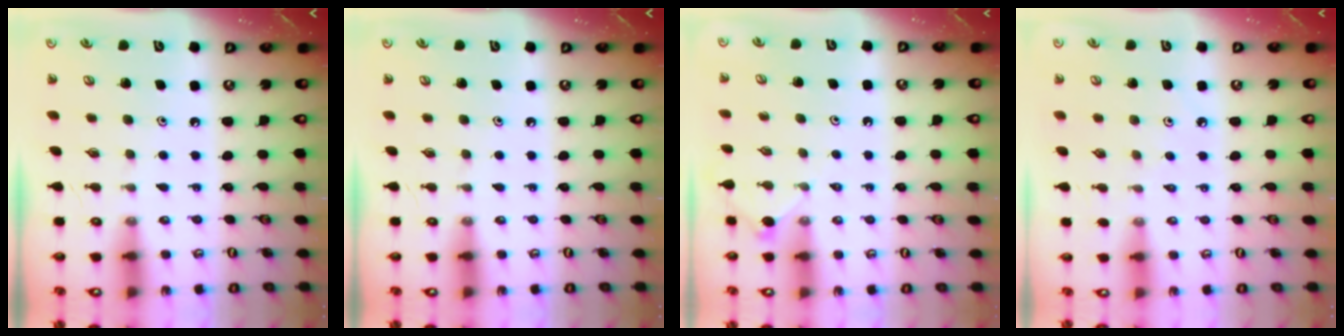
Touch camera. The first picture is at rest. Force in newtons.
{"total": 0.0}
{"total": 3.9, "press": 3.8, "slide": 0.6}
{"total": 2.0, "press": 2.0, "slide": 0.5}